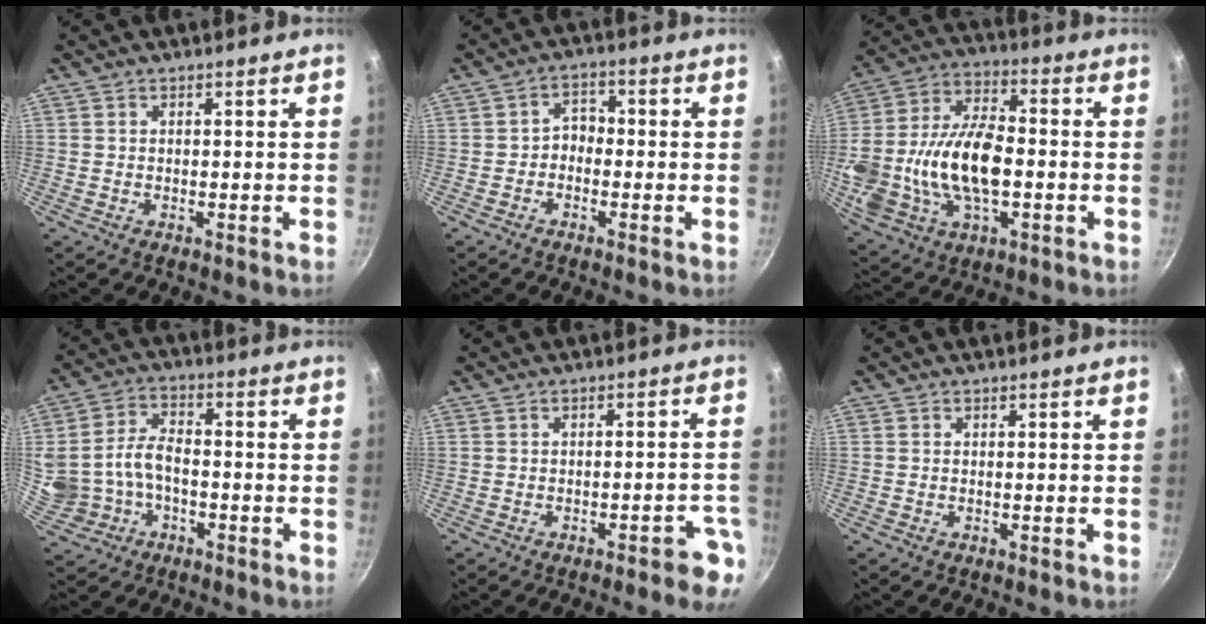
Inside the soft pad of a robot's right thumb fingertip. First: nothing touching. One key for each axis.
{"total": 3.7, "fx": -1.0, "fy": 2.8, "fz": 2.2, "tx": -0.016, "ty": 0.022, "tz": -0.030}
{"total": 22.0, "fx": -2.7, "fy": 12.4, "fz": 18.0, "tx": -0.366, "ty": 0.023, "tz": -0.039}
{"total": 12.5, "fx": -2.2, "fy": 9.4, "fz": 7.9, "tx": -0.168, "ty": 0.035, "tz": -0.032}
{"total": 6.3, "fx": -3.6, "fy": 1.7, "fz": 5.0, "tx": -0.049, "ty": 0.029, "tz": -0.041}
{"total": 0.0}